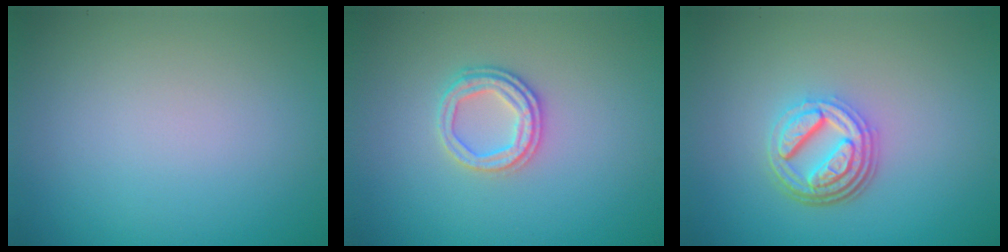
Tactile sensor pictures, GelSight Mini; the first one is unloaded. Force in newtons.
{"total": 2.4, "press": 2.3, "slide": 0.7}
{"total": 4.7, "press": 3.5, "slide": 3.1}